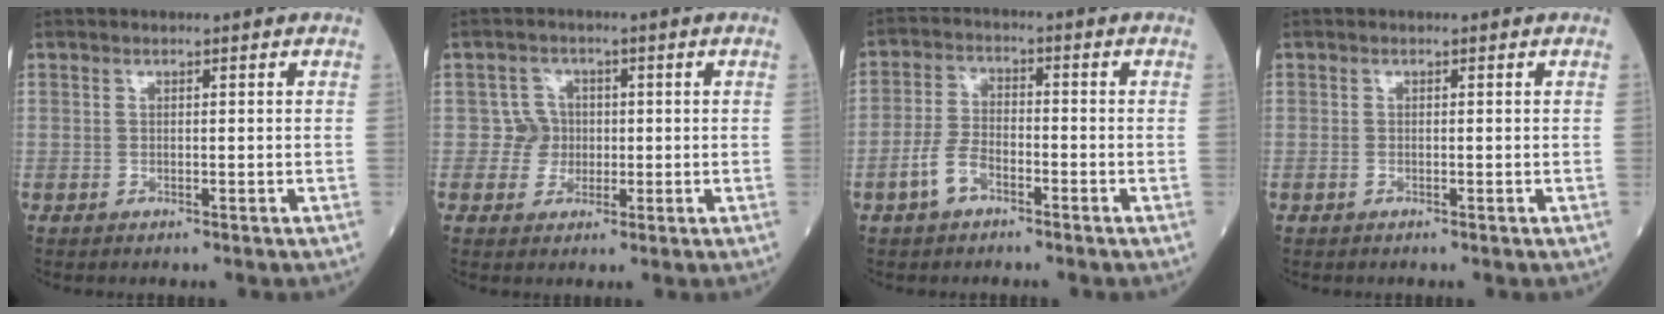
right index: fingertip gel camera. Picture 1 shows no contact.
{"total": 3.7, "force": [-0.1, 3.7, 0.1], "torque": [0.012, 0.008, -0.002]}
{"total": 5.0, "force": [-2.8, 2.6, 3.4], "torque": [-0.076, 0.007, -0.055]}
{"total": 0.0}